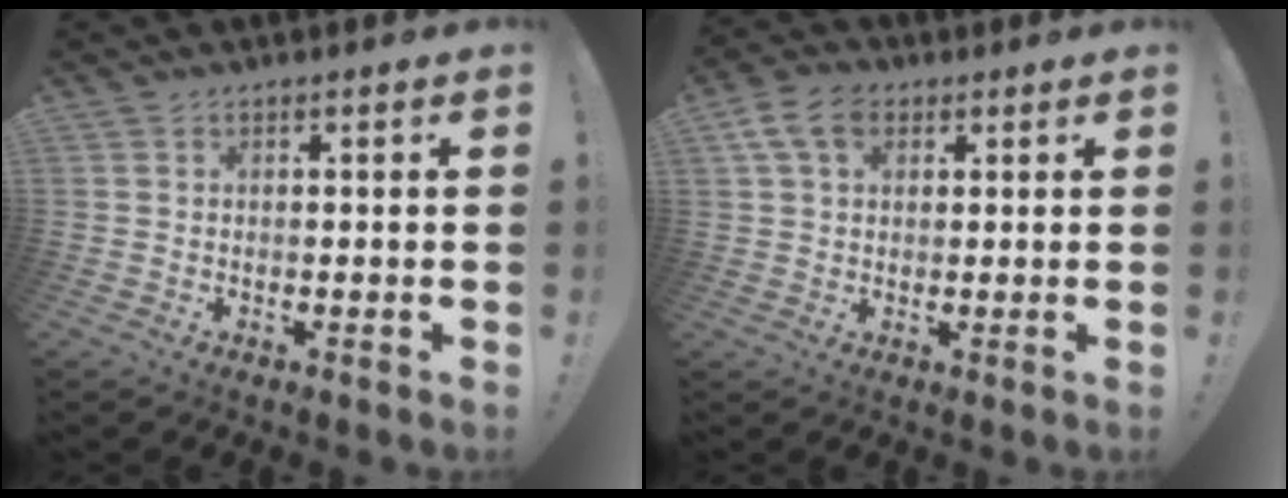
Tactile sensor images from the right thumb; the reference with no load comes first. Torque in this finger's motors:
{"motor_torque": [0.31, 0.31, 0.03, 0.02, 0.11]}